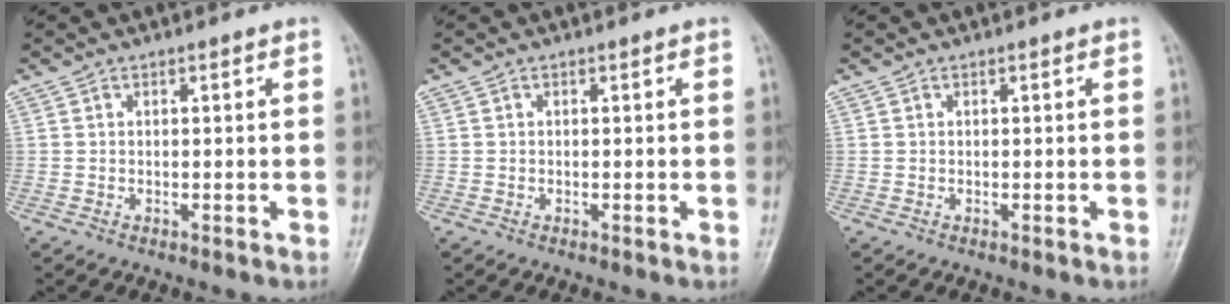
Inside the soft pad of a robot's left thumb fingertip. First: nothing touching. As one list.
[{"total": 0.0}, {"total": 0.0}]